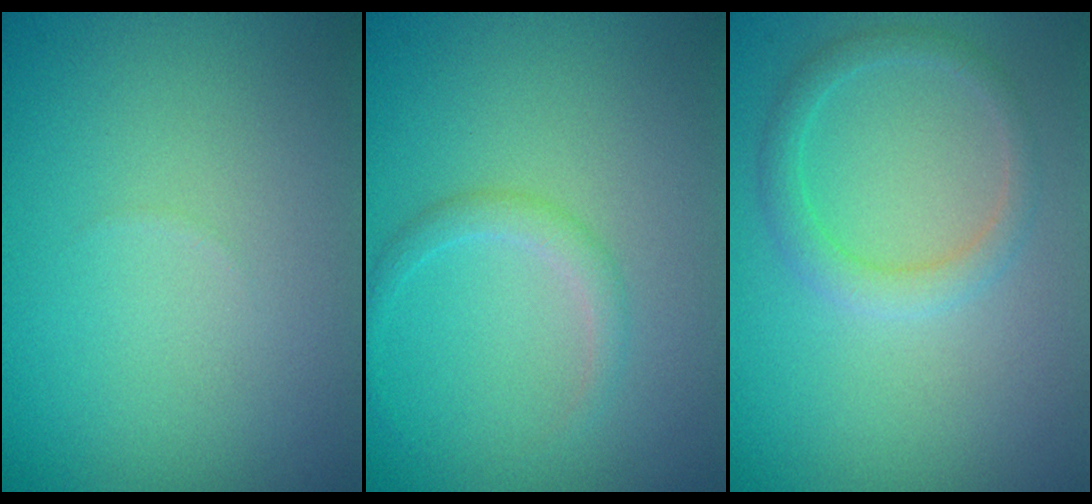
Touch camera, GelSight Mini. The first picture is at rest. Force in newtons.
{"total": 1.4, "press": 1.4, "slide": 0.1}
{"total": 2.1, "press": 2.1, "slide": 0.2}